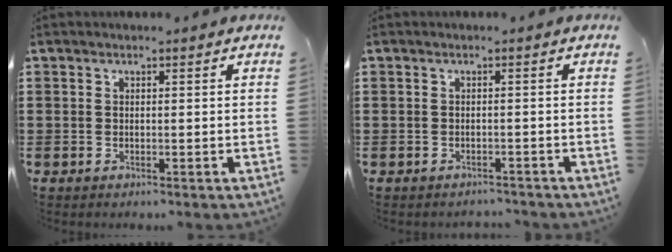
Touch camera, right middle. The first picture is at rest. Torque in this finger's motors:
{"motor_torque": [-0.29, 0.10, -0.11, -0.03]}